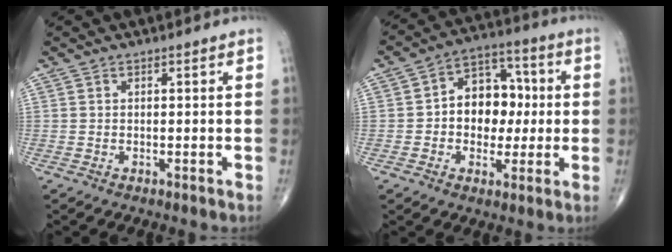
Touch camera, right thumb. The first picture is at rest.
{"total": 12.0, "force": [0.1, 8.9, 8.0], "torque": [-0.071, 0.030, -0.005]}